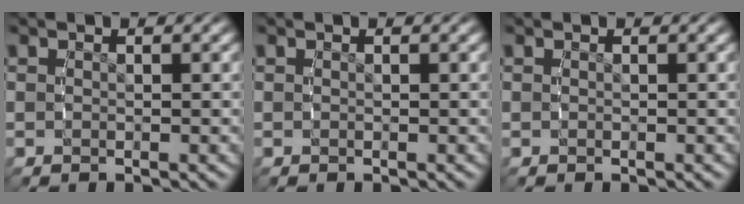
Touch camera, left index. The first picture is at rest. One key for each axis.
{"total": 0.0}
{"total": 0.0}